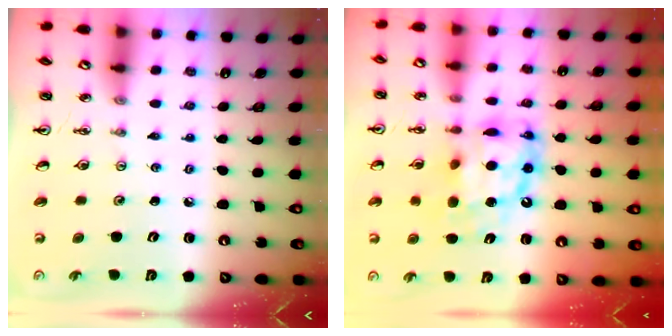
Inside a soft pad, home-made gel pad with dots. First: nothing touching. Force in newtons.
{"total": 13.1, "press": 13.0, "slide": 1.1}